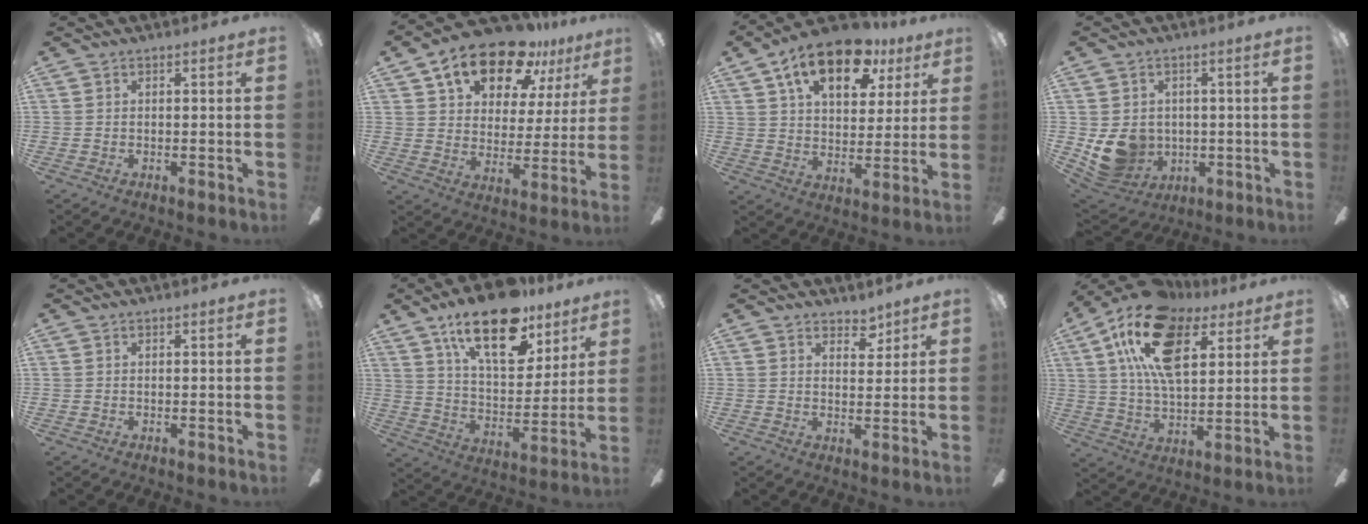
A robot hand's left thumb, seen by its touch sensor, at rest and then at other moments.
{"total": 17.1, "force": [11.7, 9.0, 8.7], "torque": [-0.142, -0.061, 0.205]}
{"total": 17.3, "force": [9.8, 8.8, 11.2], "torque": [-0.173, -0.031, 0.165]}
{"total": 9.4, "force": [-0.1, 8.6, 3.9], "torque": [-0.101, -0.009, 0.005]}
{"total": 0.0}
{"total": 22.6, "force": [14.4, 10.0, 14.3], "torque": [-0.231, -0.072, 0.247]}
{"total": 3.5, "force": [3.2, 1.2, 0.6], "torque": [0.005, -0.021, 0.056]}
{"total": 22.0, "force": [10.8, 11.3, 15.5], "torque": [-0.299, -0.024, 0.184]}